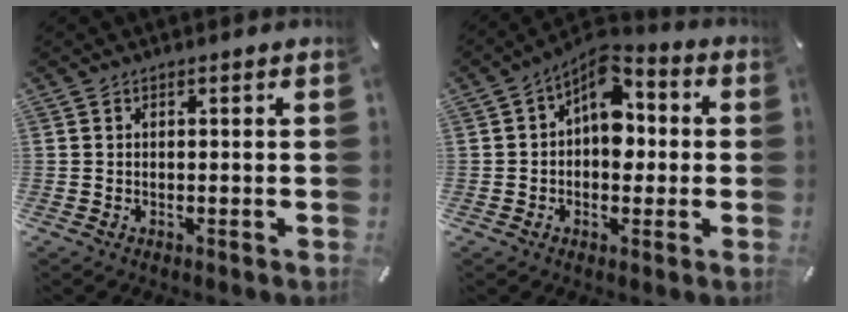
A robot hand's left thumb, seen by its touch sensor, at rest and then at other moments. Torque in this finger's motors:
{"motor_torque": [0.35, 0.89, 0.93, 0.48, 0.16]}